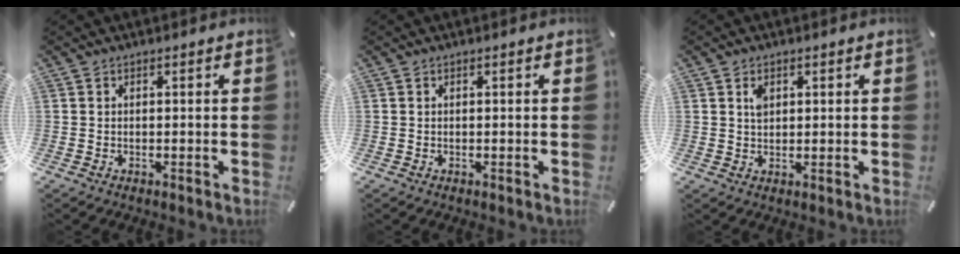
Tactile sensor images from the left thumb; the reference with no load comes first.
{"total": 0.0}
{"total": 2.4, "force": [1.1, 1.5, 1.5], "torque": [-0.017, -0.006, 0.017]}